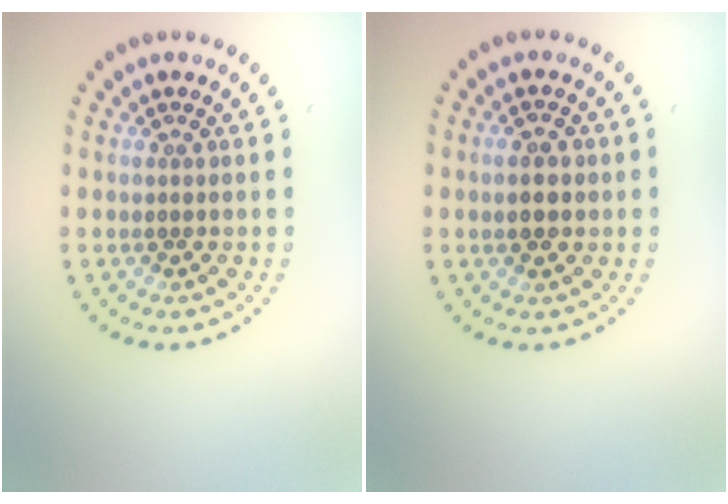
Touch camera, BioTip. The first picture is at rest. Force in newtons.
{"total": 3.1, "press": 3.1, "slide": 0.1}